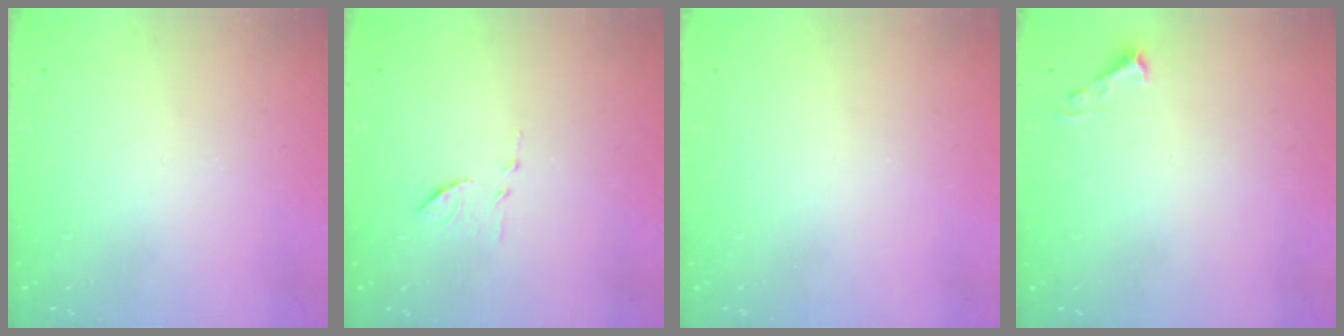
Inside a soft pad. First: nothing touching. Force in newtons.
{"total": 8.2, "press": 8.2, "slide": 0.2}
{"total": 0.0}
{"total": 3.7, "press": 3.7, "slide": 0.4}